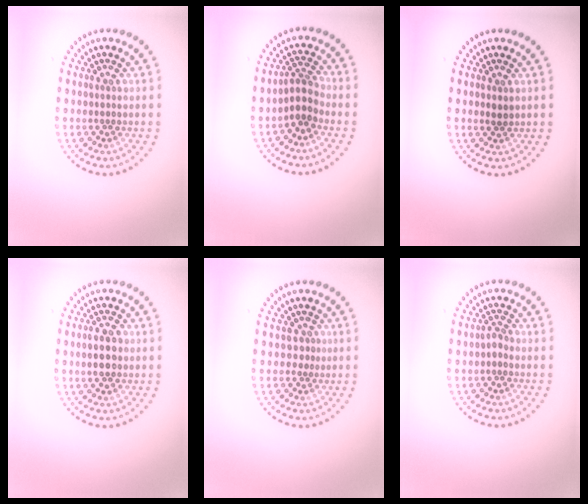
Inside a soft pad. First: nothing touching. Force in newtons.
{"total": 2.2, "press": 1.8, "slide": 1.3}
{"total": 0.7, "press": 0.7, "slide": 0.2}
{"total": 2.8, "press": 2.8, "slide": 0.1}
{"total": 0.6, "press": 0.1, "slide": 0.6}
{"total": 0.9, "press": 0.6, "slide": 0.7}